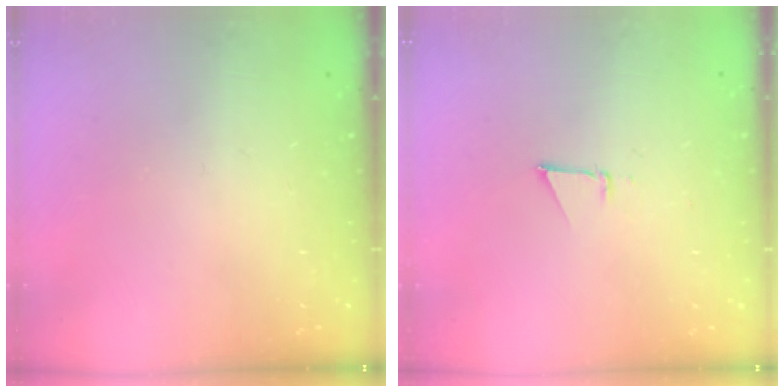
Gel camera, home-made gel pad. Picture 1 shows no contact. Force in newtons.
{"total": 3.0, "press": 2.9, "slide": 0.8}